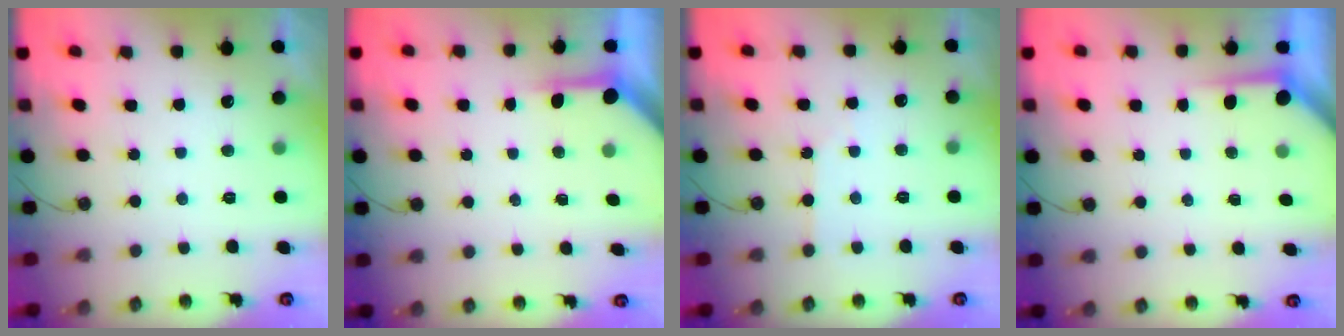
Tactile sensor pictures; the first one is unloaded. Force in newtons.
{"total": 3.8, "press": 3.8, "slide": 0.3}
{"total": 2.6, "press": 2.6, "slide": 0.5}
{"total": 3.6, "press": 3.6, "slide": 0.3}